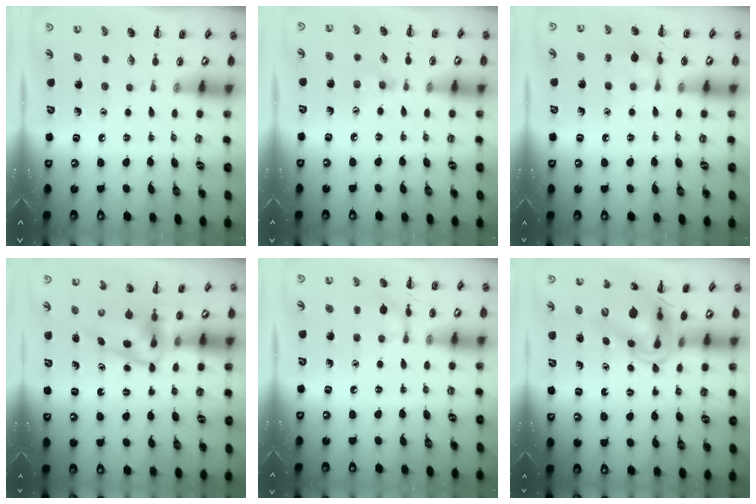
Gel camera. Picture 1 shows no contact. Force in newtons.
{"total": 5.2, "press": 4.8, "slide": 2.0}
{"total": 8.3, "press": 8.2, "slide": 1.4}
{"total": 6.4, "press": 6.3, "slide": 1.2}
{"total": 7.2, "press": 7.1, "slide": 1.4}
{"total": 8.0, "press": 7.6, "slide": 2.6}